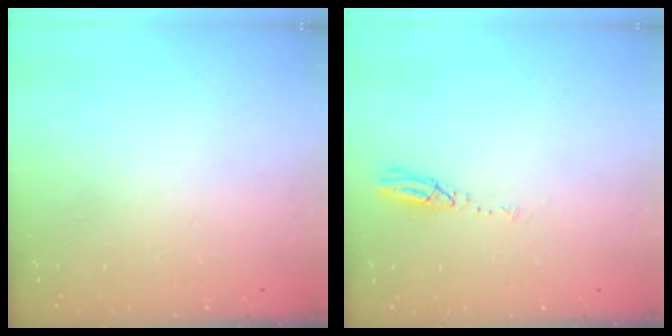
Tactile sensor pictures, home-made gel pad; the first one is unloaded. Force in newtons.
{"total": 3.6, "press": 3.6, "slide": 0.2}